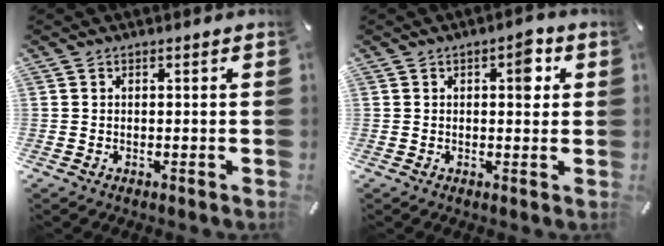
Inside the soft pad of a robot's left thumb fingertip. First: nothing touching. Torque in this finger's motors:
{"motor_torque": [0.69, 0.91, 0.38, -0.45, 0.11]}